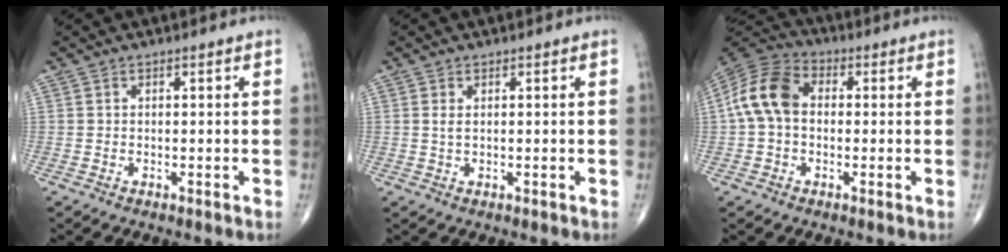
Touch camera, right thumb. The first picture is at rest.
{"total": 1.1, "force": [0.3, 0.4, 1.0], "torque": [-0.023, -0.001, 0.008]}
{"total": 10.9, "force": [0.3, 7.8, 7.6], "torque": [-0.144, 0.032, -0.007]}